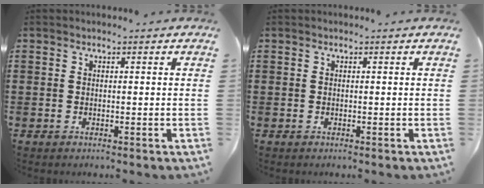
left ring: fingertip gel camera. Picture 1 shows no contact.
{"total": 0.0}